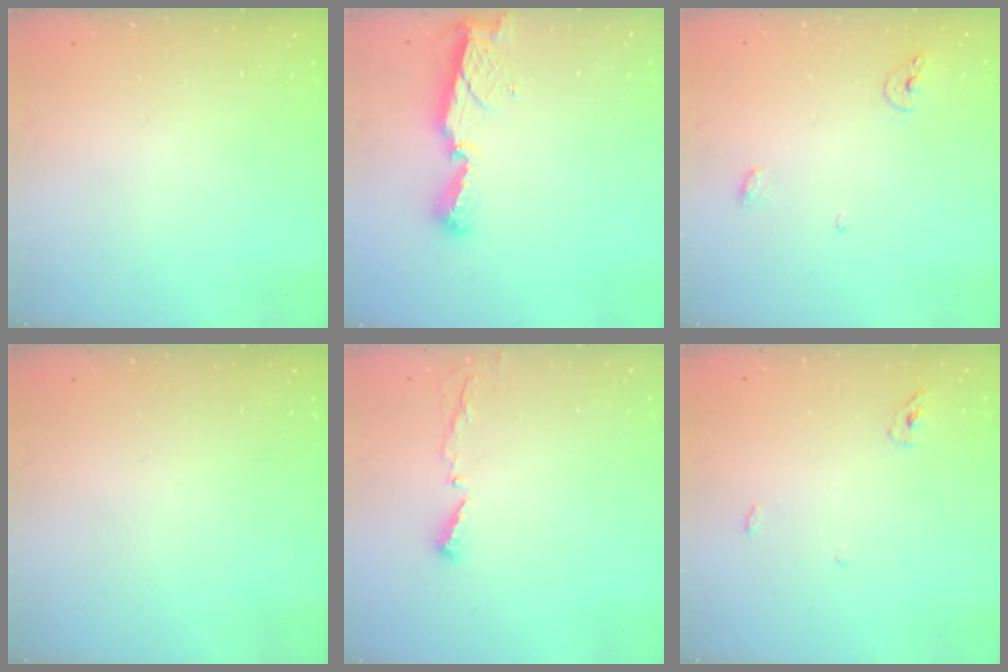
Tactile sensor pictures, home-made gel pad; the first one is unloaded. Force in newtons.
{"total": 8.4, "press": 8.4, "slide": 0.8}
{"total": 6.2, "press": 6.1, "slide": 1.1}
{"total": 0.0}
{"total": 3.6, "press": 3.6, "slide": 0.4}
{"total": 3.3, "press": 3.3, "slide": 0.7}